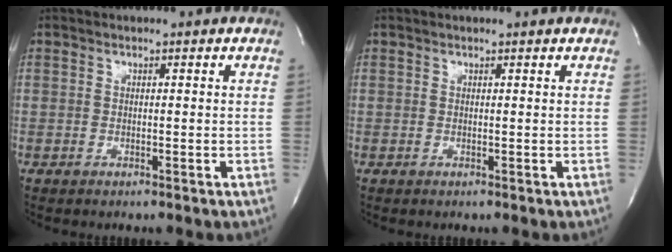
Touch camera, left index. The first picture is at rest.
{"total": 1.1, "force": [1.1, -0.2, 0.4], "torque": [-0.012, 0.003, 0.016]}